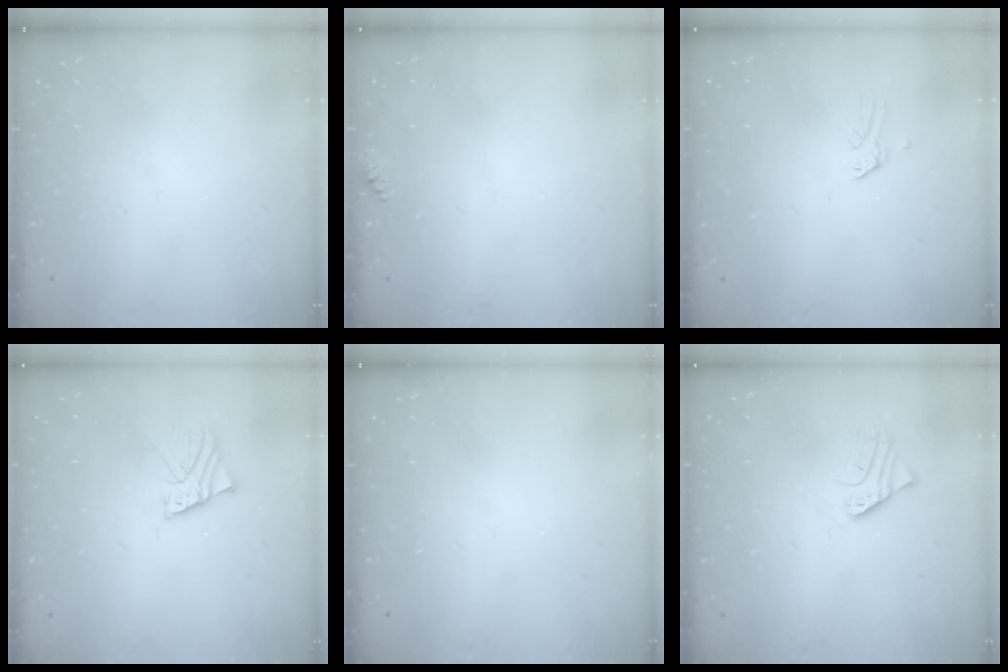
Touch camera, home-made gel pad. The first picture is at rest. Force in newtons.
{"total": 3.5, "press": 3.4, "slide": 0.4}
{"total": 0.0}
{"total": 2.4, "press": 2.4, "slide": 0.2}
{"total": 0.0}
{"total": 2.2, "press": 2.2, "slide": 0.2}